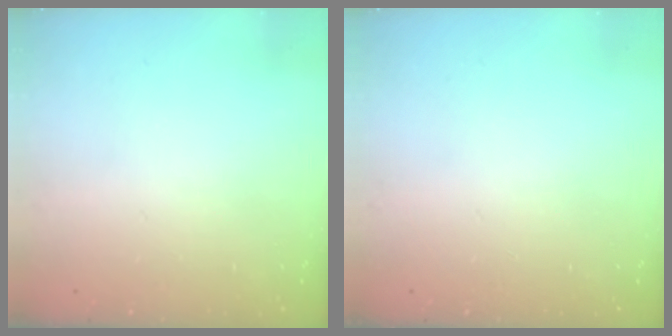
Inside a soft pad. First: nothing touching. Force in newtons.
{"total": 0.0}